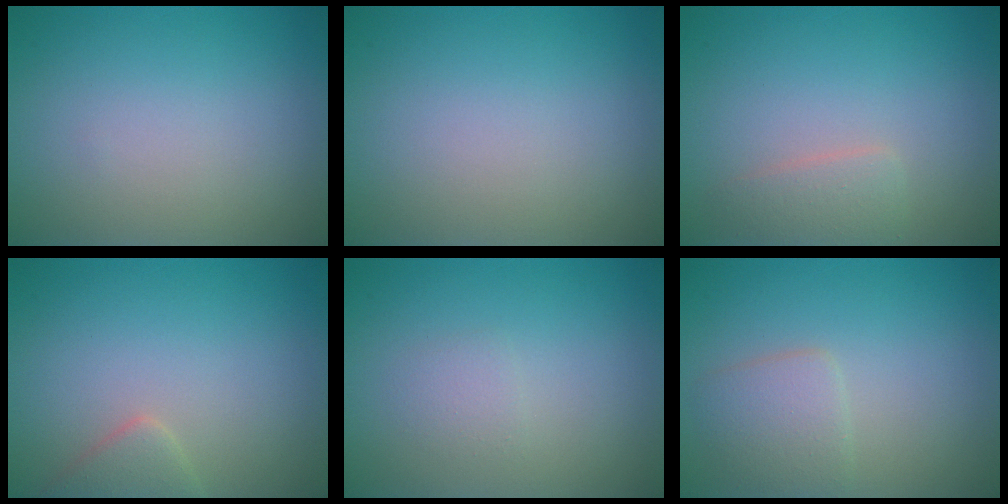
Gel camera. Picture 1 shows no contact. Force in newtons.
{"total": 0.0}
{"total": 1.8, "press": 1.8, "slide": 0.0}
{"total": 1.9, "press": 1.9, "slide": 0.1}
{"total": 1.1, "press": 1.0, "slide": 0.1}
{"total": 2.5, "press": 2.5, "slide": 0.1}